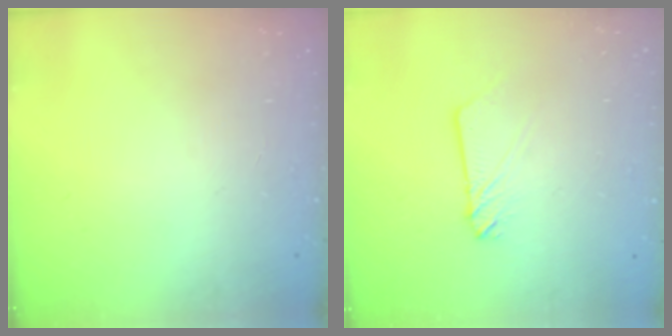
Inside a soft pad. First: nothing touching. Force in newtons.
{"total": 3.0, "press": 3.0, "slide": 0.2}